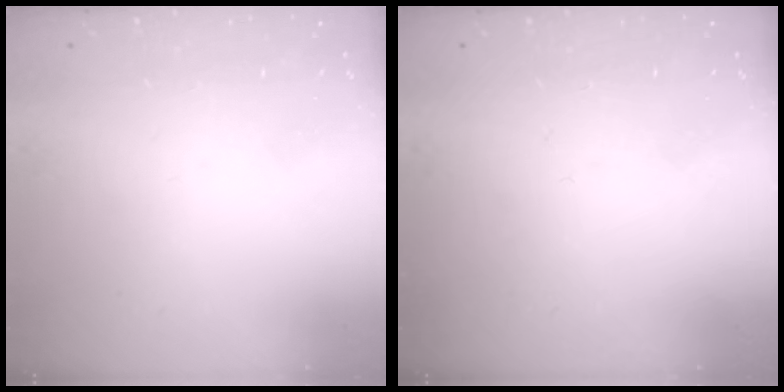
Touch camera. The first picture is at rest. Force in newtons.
{"total": 0.0}